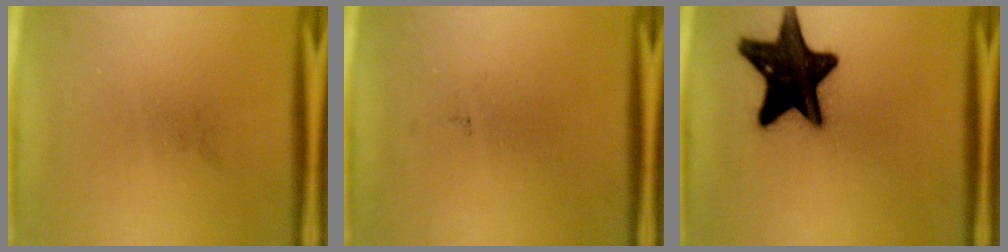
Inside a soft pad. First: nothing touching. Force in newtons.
{"total": 0.0}
{"total": 18.3}